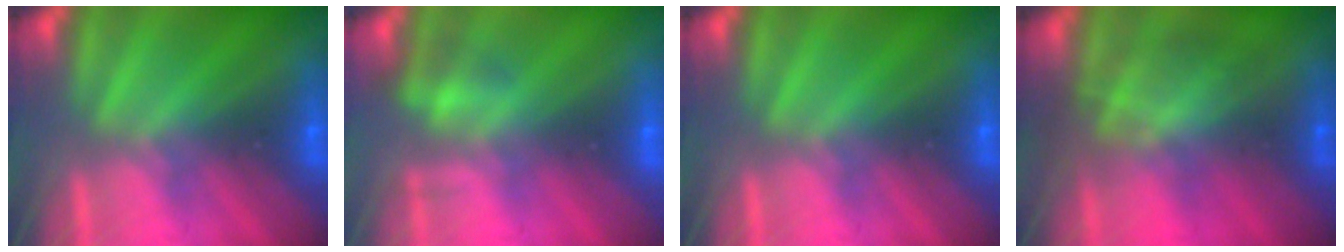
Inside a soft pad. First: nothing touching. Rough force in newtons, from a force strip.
{"total": 2.1}
{"total": 0.0}
{"total": 2.9}